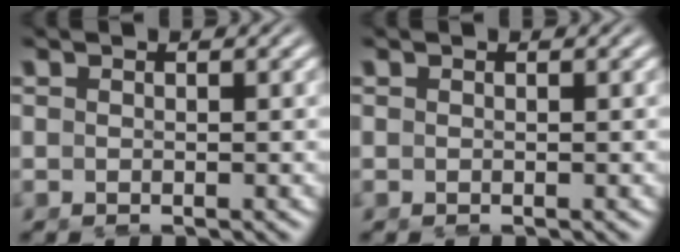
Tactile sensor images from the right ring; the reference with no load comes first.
{"total": 0.0}